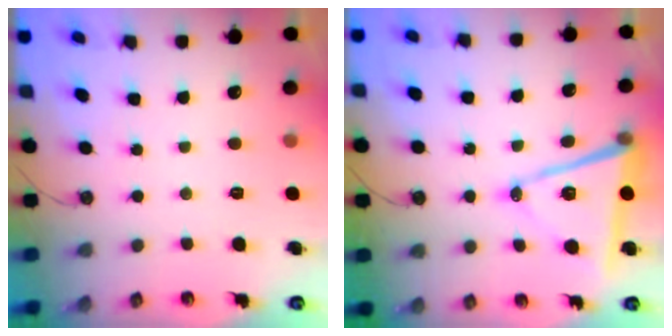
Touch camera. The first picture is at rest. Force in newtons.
{"total": 13.2, "press": 12.6, "slide": 4.0}